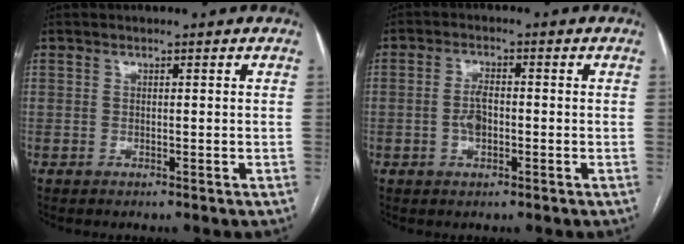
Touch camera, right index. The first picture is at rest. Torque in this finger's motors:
{"motor_torque": [0.94, 0.16, 0.21, 0.05]}